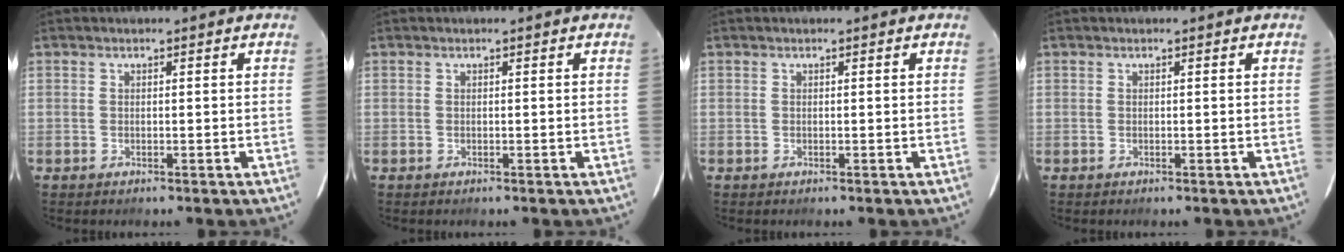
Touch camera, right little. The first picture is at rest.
{"total": 0.0}
{"total": 0.0}
{"total": 0.0}